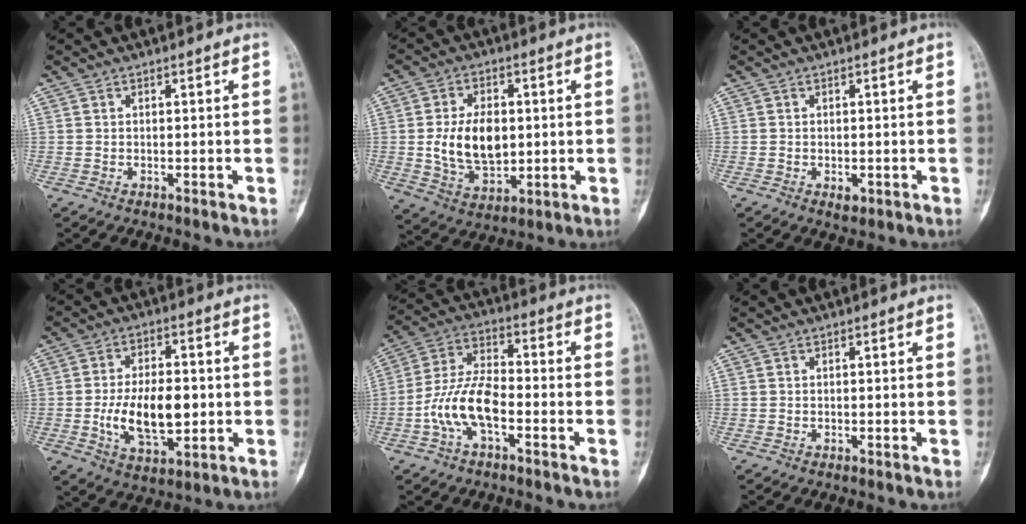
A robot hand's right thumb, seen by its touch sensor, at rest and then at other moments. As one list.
[{"total": 12.1, "force": [0.5, 7.7, 9.3], "torque": [-0.146, -0.008, 0.019]}, {"total": 1.7, "force": [-0.5, 1.1, 1.2], "torque": [-0.009, -0.001, -0.003]}, {"total": 12.8, "force": [-1.4, 6.8, 10.7], "torque": [-0.169, 0.001, -0.017]}, {"total": 10.9, "force": [-3.6, 5.1, 9.0], "torque": [-0.183, 0.039, -0.075]}, {"total": 0.0}]